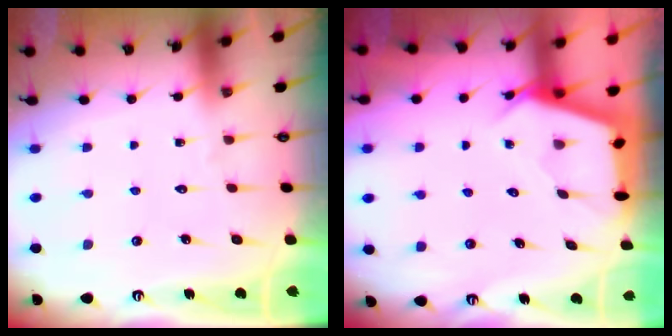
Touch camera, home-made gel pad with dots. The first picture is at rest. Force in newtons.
{"total": 2.9, "press": 2.9, "slide": 0.4}